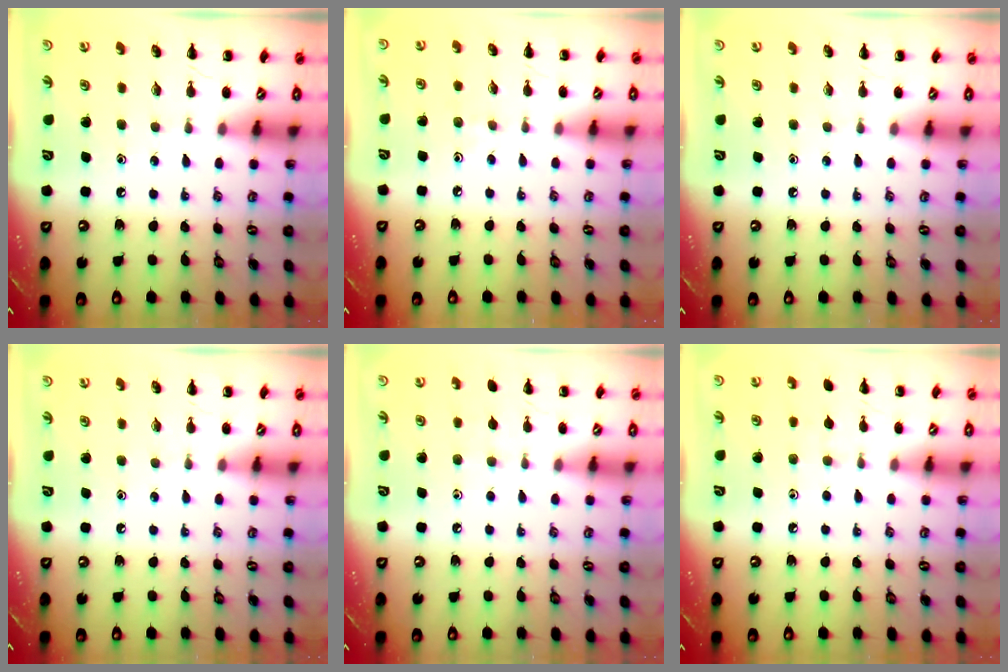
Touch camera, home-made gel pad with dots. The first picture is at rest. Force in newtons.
{"total": 2.2, "press": 2.1, "slide": 0.9}
{"total": 0.0}
{"total": 0.0}
{"total": 3.7, "press": 3.5, "slide": 1.2}
{"total": 4.6, "press": 4.3, "slide": 1.7}